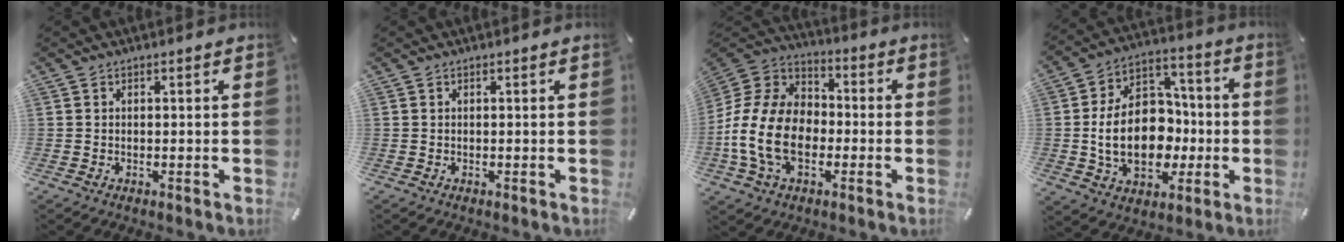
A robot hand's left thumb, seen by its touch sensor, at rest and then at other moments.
{"total": 0.0}
{"total": 17.0, "force": [-4.7, 12.0, 11.1], "torque": [-0.248, 0.031, -0.087]}
{"total": 19.3, "force": [-2.1, 14.0, 13.1], "torque": [-0.253, 0.006, -0.033]}